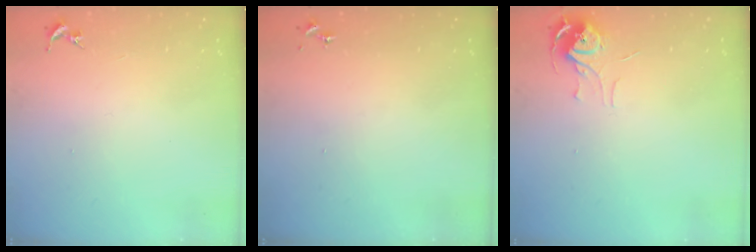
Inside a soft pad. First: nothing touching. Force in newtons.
{"total": 0.0}
{"total": 6.2, "press": 6.1, "slide": 0.5}